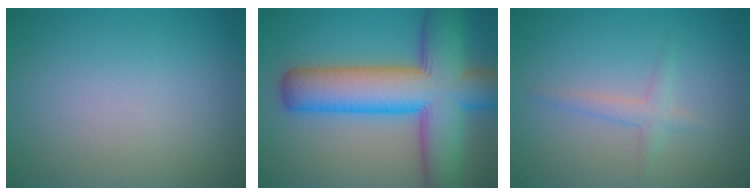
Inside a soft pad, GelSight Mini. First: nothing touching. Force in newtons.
{"total": 12.9, "press": 12.9, "slide": 0.4}
{"total": 1.7, "press": 1.7, "slide": 0.1}